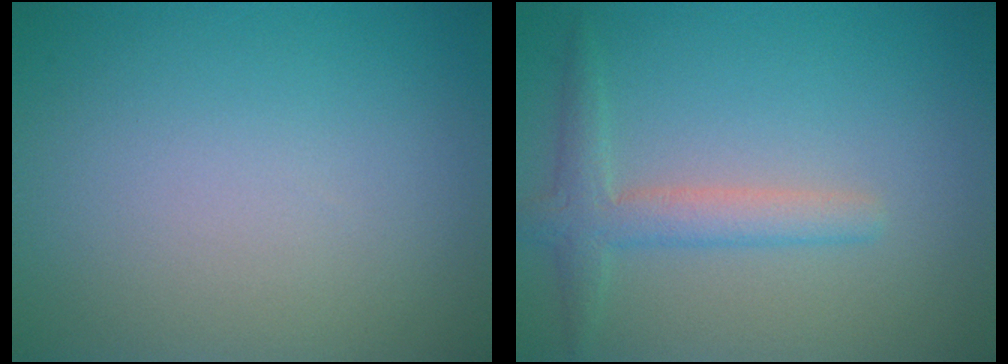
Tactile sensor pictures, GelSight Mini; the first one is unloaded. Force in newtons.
{"total": 2.8, "press": 2.8, "slide": 0.1}